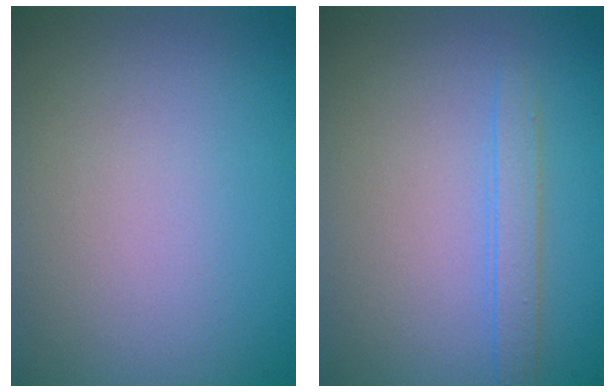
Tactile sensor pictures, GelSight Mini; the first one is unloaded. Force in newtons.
{"total": 1.6, "press": 1.6, "slide": 0.0}